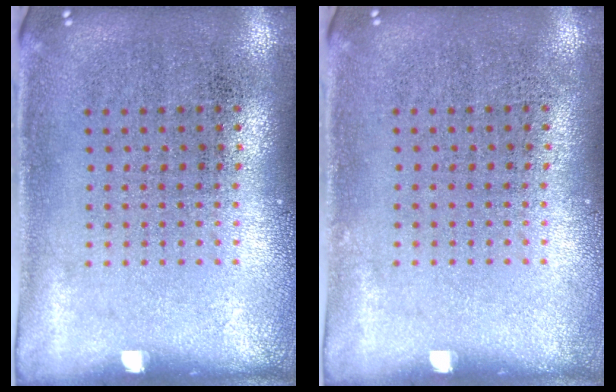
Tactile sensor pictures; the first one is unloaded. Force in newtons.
{"total": 0.0}